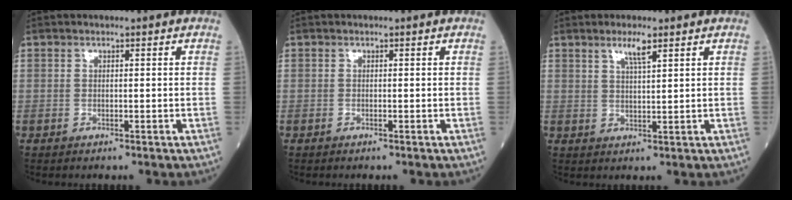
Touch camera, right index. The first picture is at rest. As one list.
[{"total": 0.0}, {"total": 3.2, "force": [2.1, 0.1, 2.4], "torque": [-0.050, -0.002, 0.038]}]